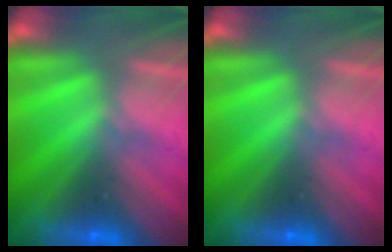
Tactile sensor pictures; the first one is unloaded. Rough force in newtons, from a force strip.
{"total": 0.0}